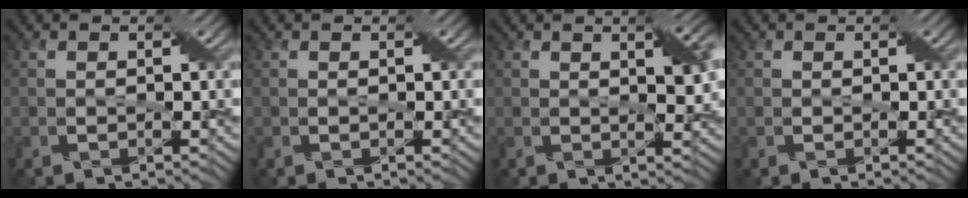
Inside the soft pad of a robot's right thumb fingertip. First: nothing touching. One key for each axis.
{"total": 0.0}
{"total": 5.4, "fx": 1.5, "fy": 1.6, "fz": 4.9, "tx": -0.072, "ty": 0.001, "tz": 0.028}
{"total": 0.0}